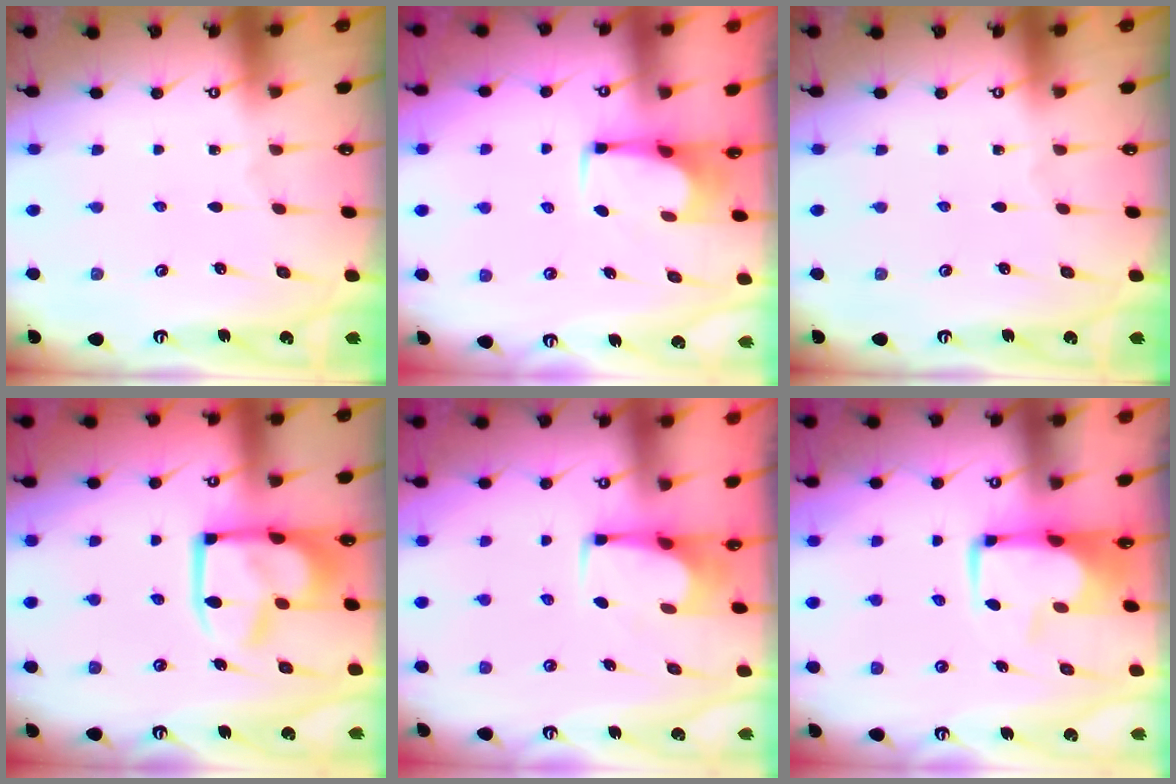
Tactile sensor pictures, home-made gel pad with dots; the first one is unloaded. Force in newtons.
{"total": 2.3, "press": 2.3, "slide": 0.3}
{"total": 0.0}
{"total": 14.5, "press": 14.4, "slide": 1.8}
{"total": 2.3, "press": 2.3, "slide": 0.4}
{"total": 0.6, "press": 0.3, "slide": 0.5}